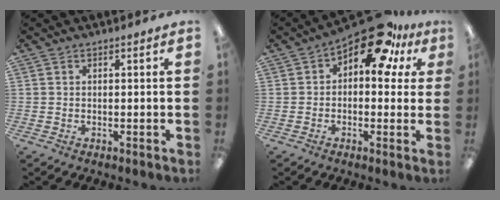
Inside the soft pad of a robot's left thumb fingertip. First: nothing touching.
{"total": 16.1, "force": [8.6, 7.6, 11.3], "torque": [-0.155, -0.048, 0.143]}